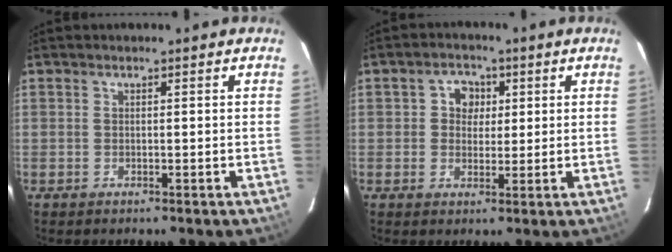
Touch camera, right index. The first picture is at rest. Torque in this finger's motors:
{"motor_torque": [0.56, 0.20, 0.08, 0.02]}